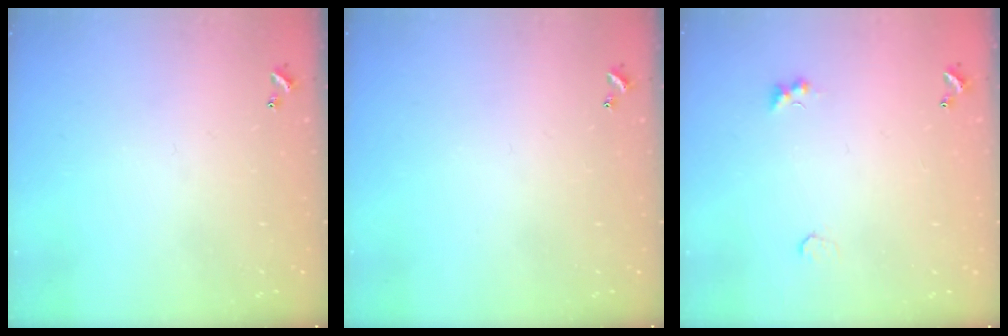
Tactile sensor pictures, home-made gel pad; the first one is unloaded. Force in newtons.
{"total": 0.0}
{"total": 2.1, "press": 2.1, "slide": 0.5}